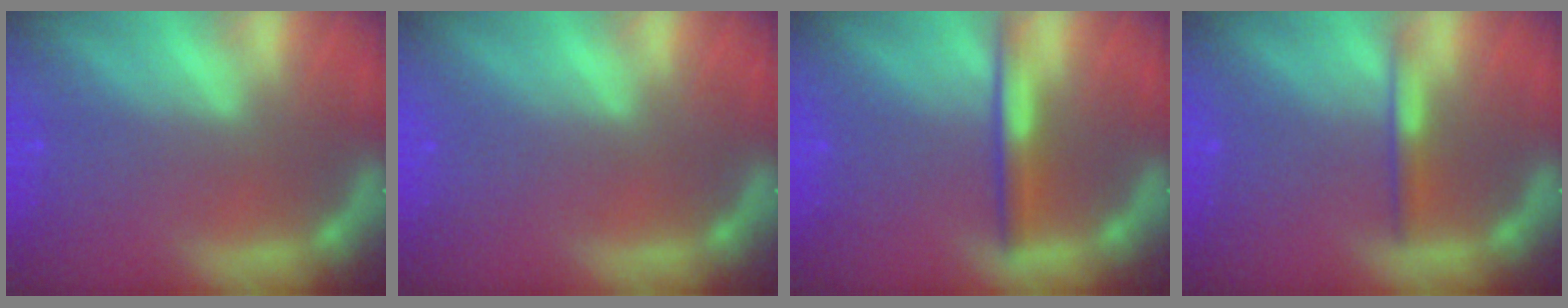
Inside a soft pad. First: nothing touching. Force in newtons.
{"total": 0.0}
{"total": 3.0}
{"total": 2.0}